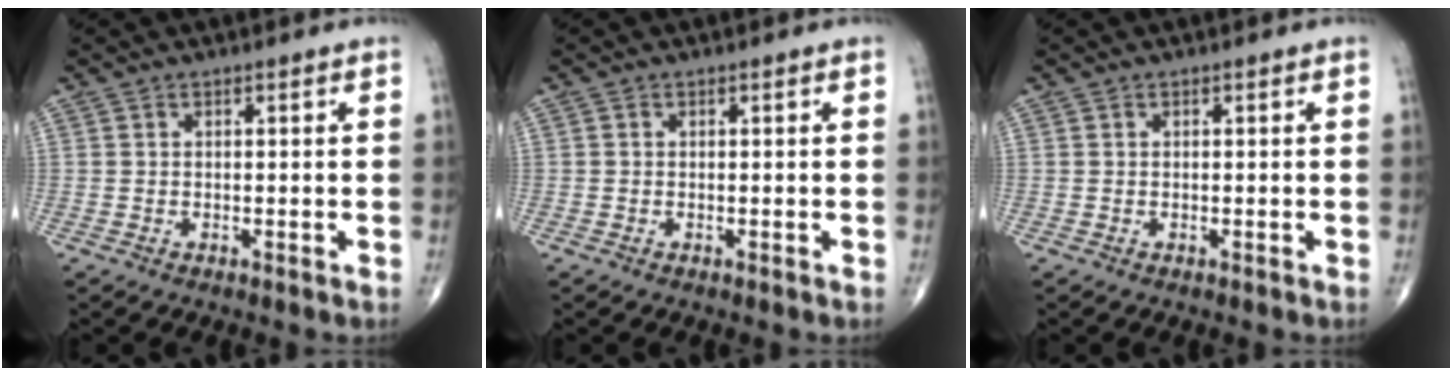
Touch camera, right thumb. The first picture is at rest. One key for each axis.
{"total": 0.0}
{"total": 0.0}